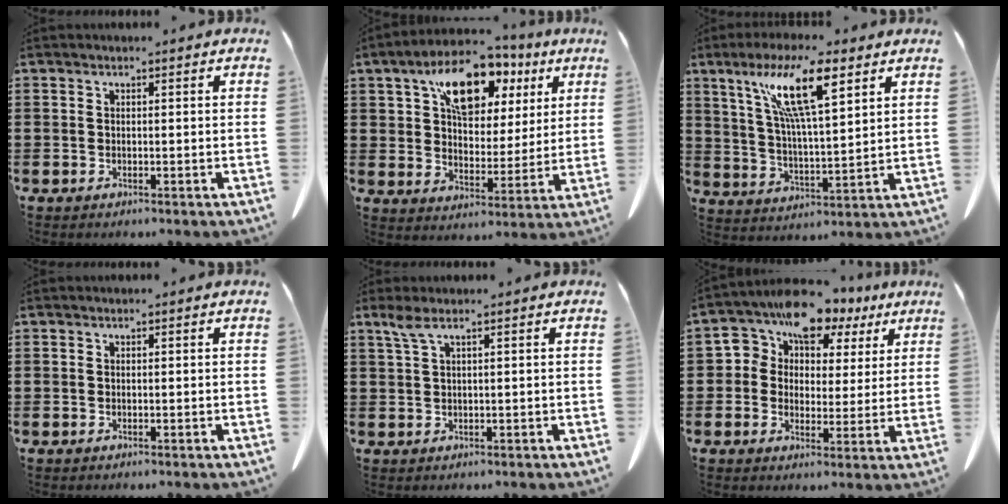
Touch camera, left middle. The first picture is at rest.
{"total": 12.7, "force": [6.9, 6.9, 8.1], "torque": [-0.142, -0.008, 0.118]}
{"total": 11.9, "force": [7.1, 2.3, 9.3], "torque": [-0.195, -0.009, 0.122]}
{"total": 0.0}
{"total": 1.9, "force": [0.9, 0.2, 1.6], "torque": [-0.036, 0.000, 0.017]}
{"total": 5.2, "force": [3.2, 3.9, 1.3], "torque": [-0.049, -0.013, 0.050]}